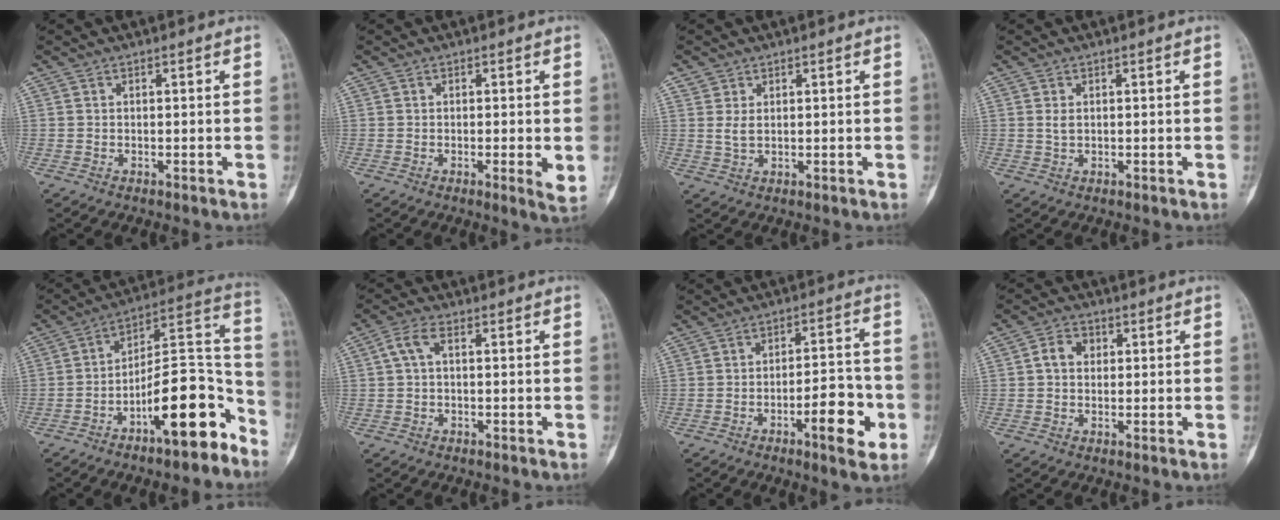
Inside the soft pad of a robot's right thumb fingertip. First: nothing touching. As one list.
[{"total": 3.2, "force": [-0.2, 0.5, 3.1], "torque": [-0.051, -0.011, -0.007]}, {"total": 2.3, "force": [0.9, 1.7, 1.3], "torque": [-0.021, -0.004, 0.021]}, {"total": 1.2, "force": [0.3, 0.7, 1.0], "torque": [-0.018, 0.002, 0.009]}, {"total": 17.2, "force": [-9.8, 5.7, 12.9], "torque": [-0.167, 0.104, -0.160]}, {"total": 3.4, "force": [0.4, 1.5, 3.0], "torque": [-0.068, 0.013, 0.004]}, {"total": 10.0, "force": [-4.0, 3.1, 8.7], "torque": [-0.111, 0.027, -0.060]}, {"total": 4.0, "force": [0.6, 3.2, 2.3], "torque": [-0.029, 0.012, 0.005]}]